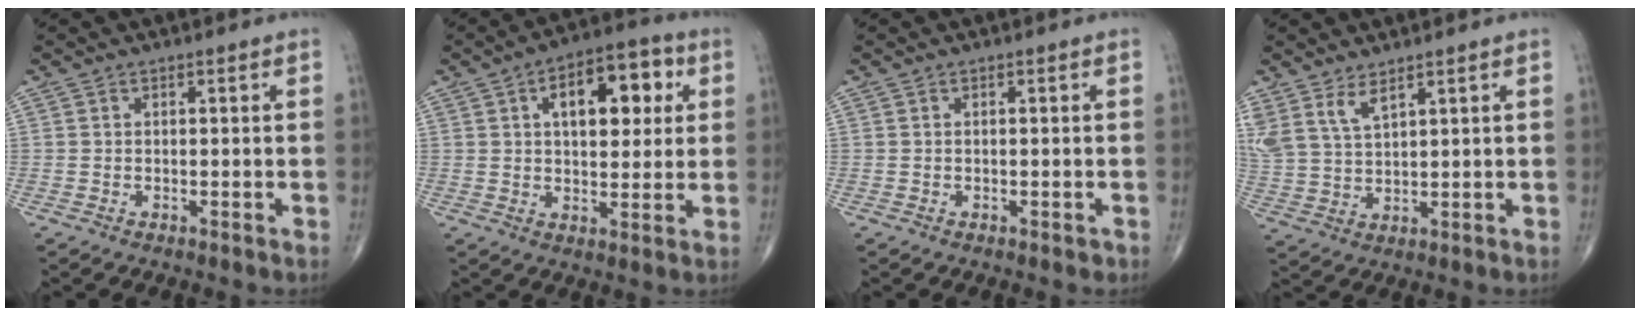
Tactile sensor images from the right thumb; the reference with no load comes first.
{"total": 13.7, "force": [4.0, 7.2, 10.9], "torque": [-0.117, 0.009, 0.055]}
{"total": 0.6, "force": [-0.2, 0.3, 0.4], "torque": [-0.009, -0.001, -0.001]}
{"total": 6.5, "force": [4.5, 2.4, 4.1], "torque": [-0.085, -0.020, 0.101]}